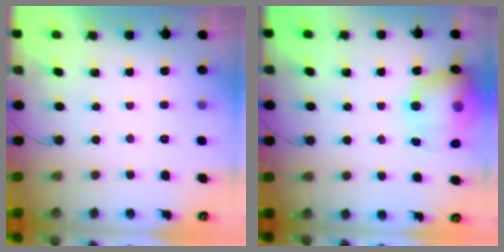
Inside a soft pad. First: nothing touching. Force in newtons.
{"total": 18.2, "press": 17.9, "slide": 3.3}